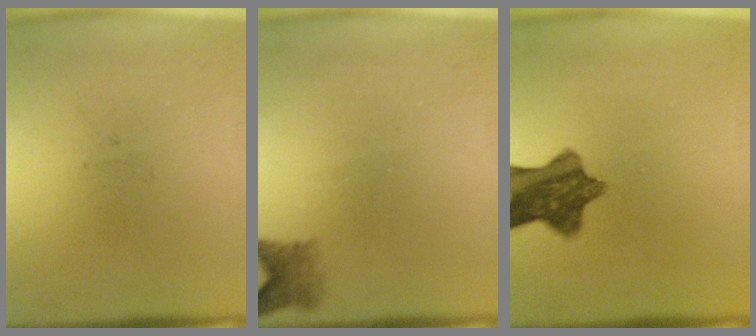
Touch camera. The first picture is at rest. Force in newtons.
{"total": 2.4}
{"total": 9.1}